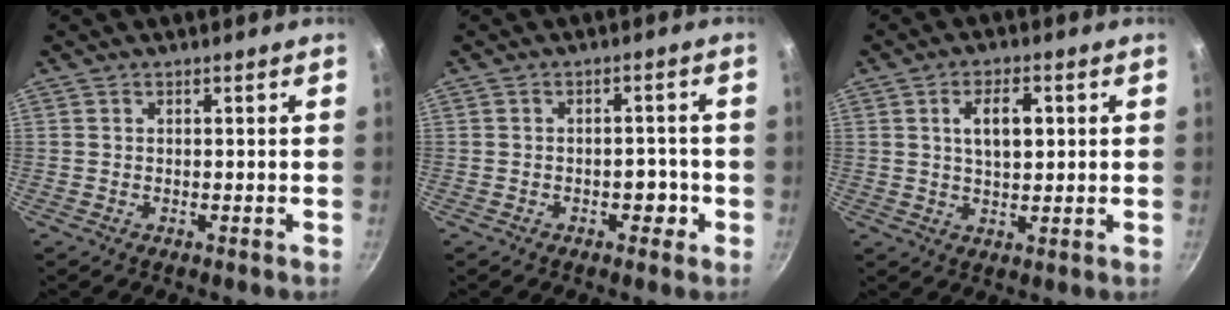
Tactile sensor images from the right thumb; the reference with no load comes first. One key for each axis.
{"total": 3.3, "fx": -1.2, "fy": 2.3, "fz": 2.0, "tx": -0.001, "ty": 0.018, "tz": -0.016}
{"total": 6.4, "fx": 1.4, "fy": 3.2, "fz": 5.3, "tx": -0.077, "ty": 0.001, "tz": 0.026}